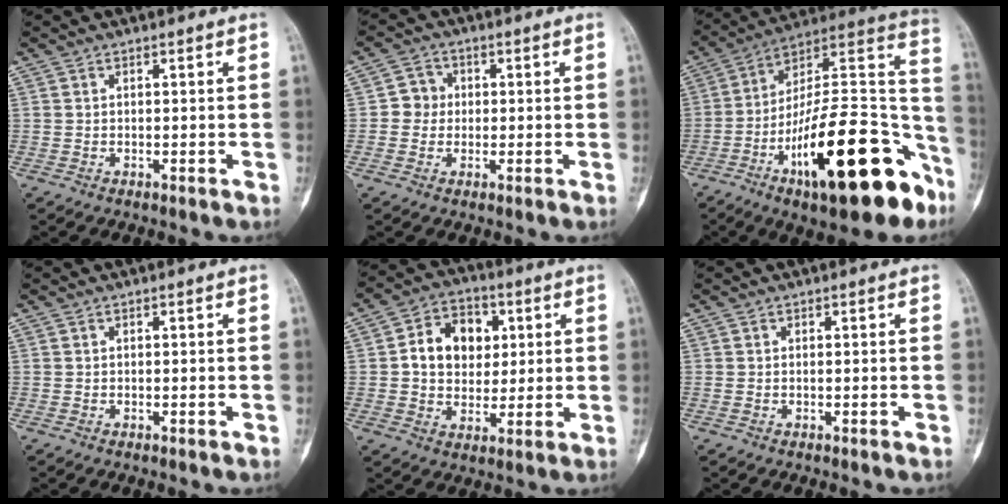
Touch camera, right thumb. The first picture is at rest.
{"total": 3.9, "force": [0.0, 3.8, 1.1], "torque": [0.012, 0.011, -0.007]}
{"total": 29.8, "force": [-13.2, 10.5, 24.6], "torque": [-0.310, 0.075, -0.204]}
{"total": 0.0}
{"total": 11.5, "force": [2.3, 8.9, 6.9], "torque": [-0.068, 0.004, 0.034]}
{"total": 0.0}